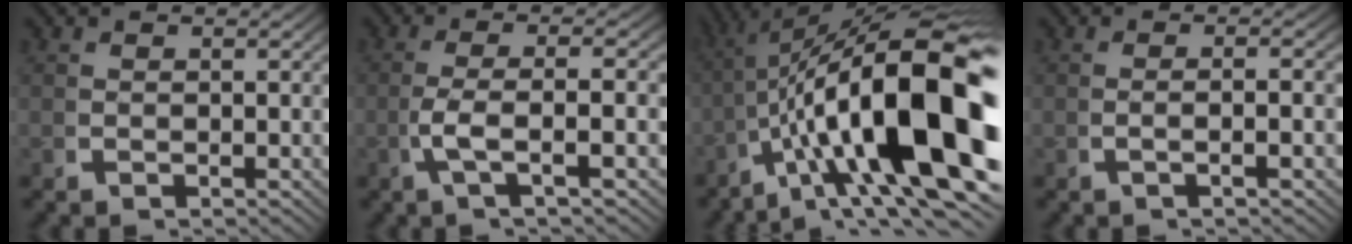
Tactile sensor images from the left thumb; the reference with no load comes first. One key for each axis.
{"total": 4.8, "fx": -0.6, "fy": 0.9, "fz": 4.7, "tx": -0.103, "ty": 0.007, "tz": -0.012}
{"total": 22.9, "fx": -0.6, "fy": 11.9, "fz": 19.6, "tx": -0.289, "ty": -0.035, "tz": 0.005}
{"total": 2.1, "fx": -0.5, "fy": -0.3, "fz": 2.0, "tx": -0.040, "ty": 0.012, "tz": -0.011}